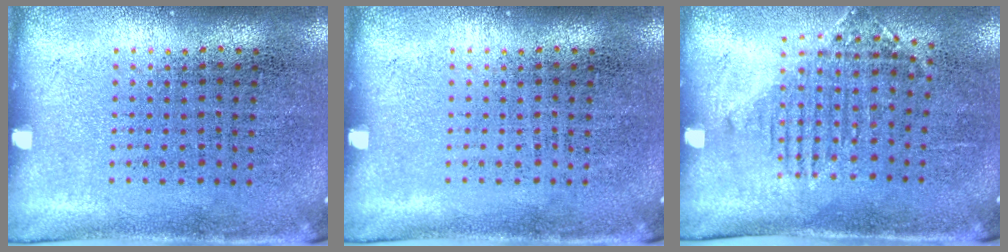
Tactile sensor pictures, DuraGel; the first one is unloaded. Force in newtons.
{"total": 0.0}
{"total": 1.2, "press": 1.1, "slide": 0.5}